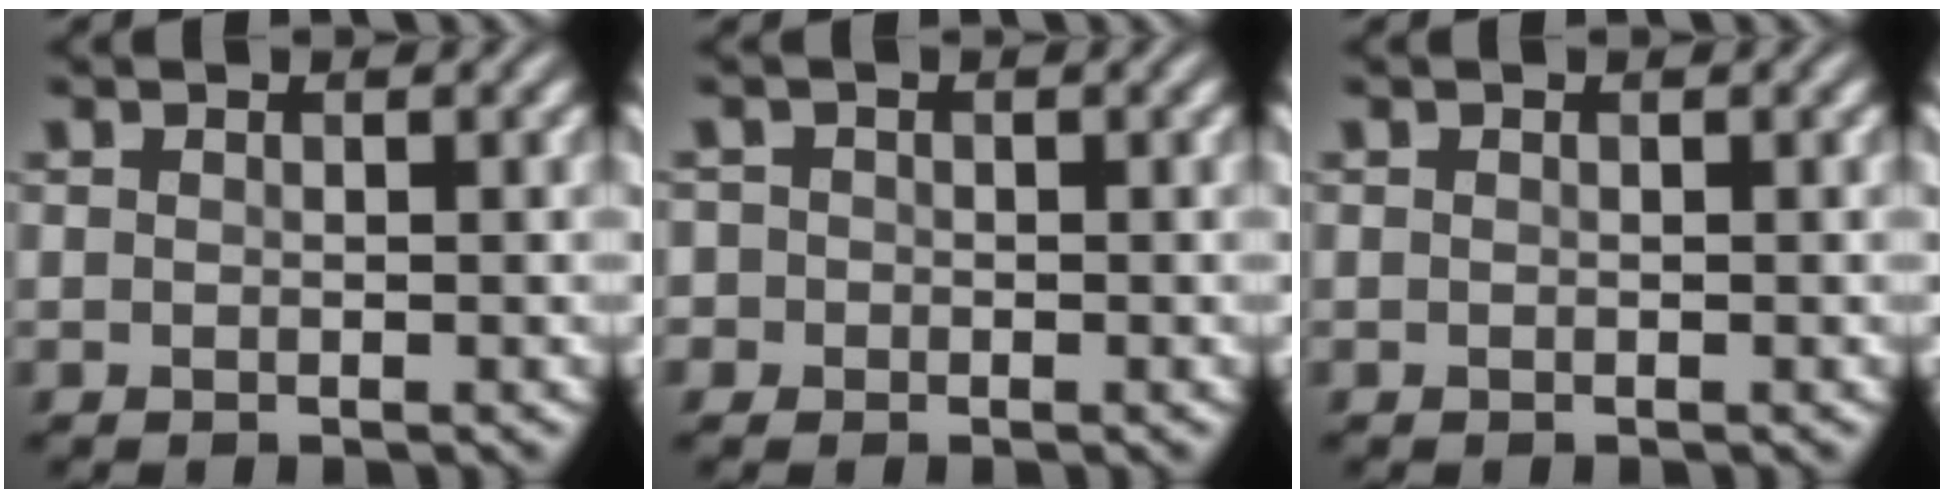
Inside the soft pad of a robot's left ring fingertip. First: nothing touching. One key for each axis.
{"total": 1.6, "fx": 0.0, "fy": 1.6, "fz": 0.2, "tx": 0.013, "ty": 0.008, "tz": -0.016}
{"total": 0.0}